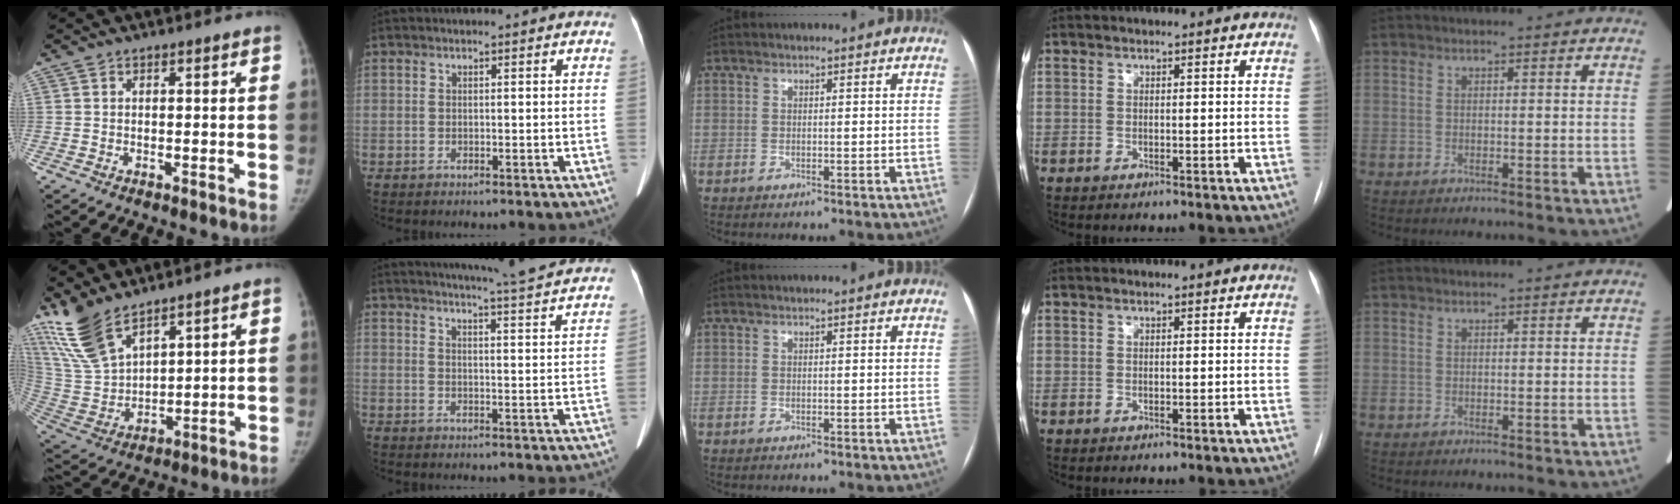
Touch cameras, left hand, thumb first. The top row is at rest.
{"thumb": {"total": 13.7, "force": [10.6, 5.1, 7.1], "torque": [-0.135, -0.045, 0.231]}, "index": {"total": 14.9, "force": [14.0, -1.0, 5.1], "torque": [-0.086, -0.032, 0.164]}}